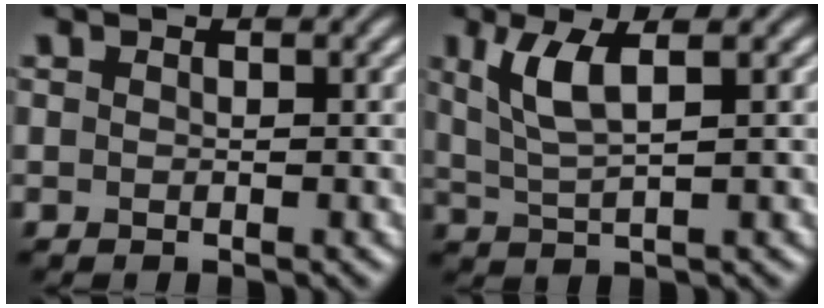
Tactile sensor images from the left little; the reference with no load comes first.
{"total": 4.0, "force": [1.5, 1.0, 3.6], "torque": [-0.079, -0.002, 0.034]}